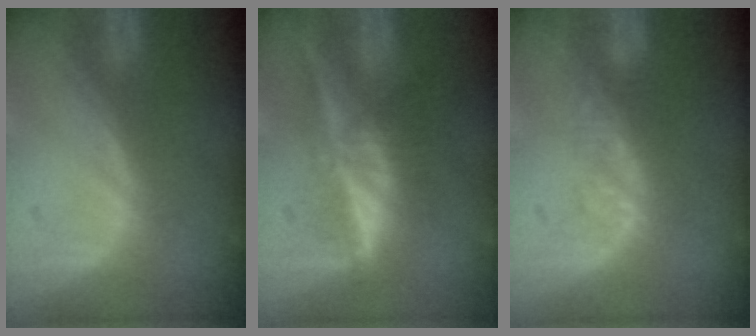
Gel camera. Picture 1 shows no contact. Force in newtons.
{"total": 5.9, "press": 5.6, "slide": 2.0}
{"total": 2.9, "press": 2.3, "slide": 1.8}